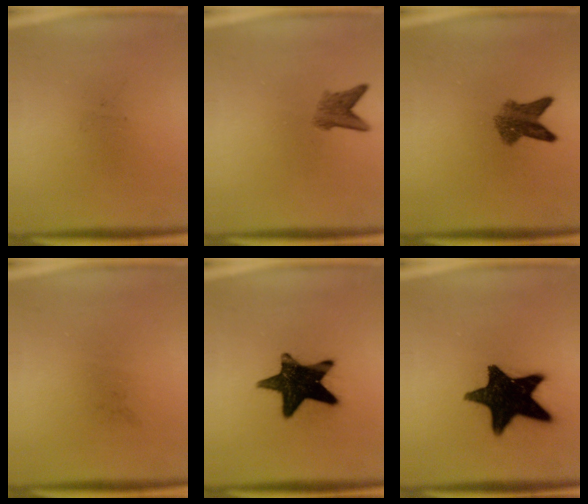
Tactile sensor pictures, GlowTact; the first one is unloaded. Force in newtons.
{"total": 3.0}
{"total": 4.9}
{"total": 0.0}
{"total": 16.4}
{"total": 18.8}